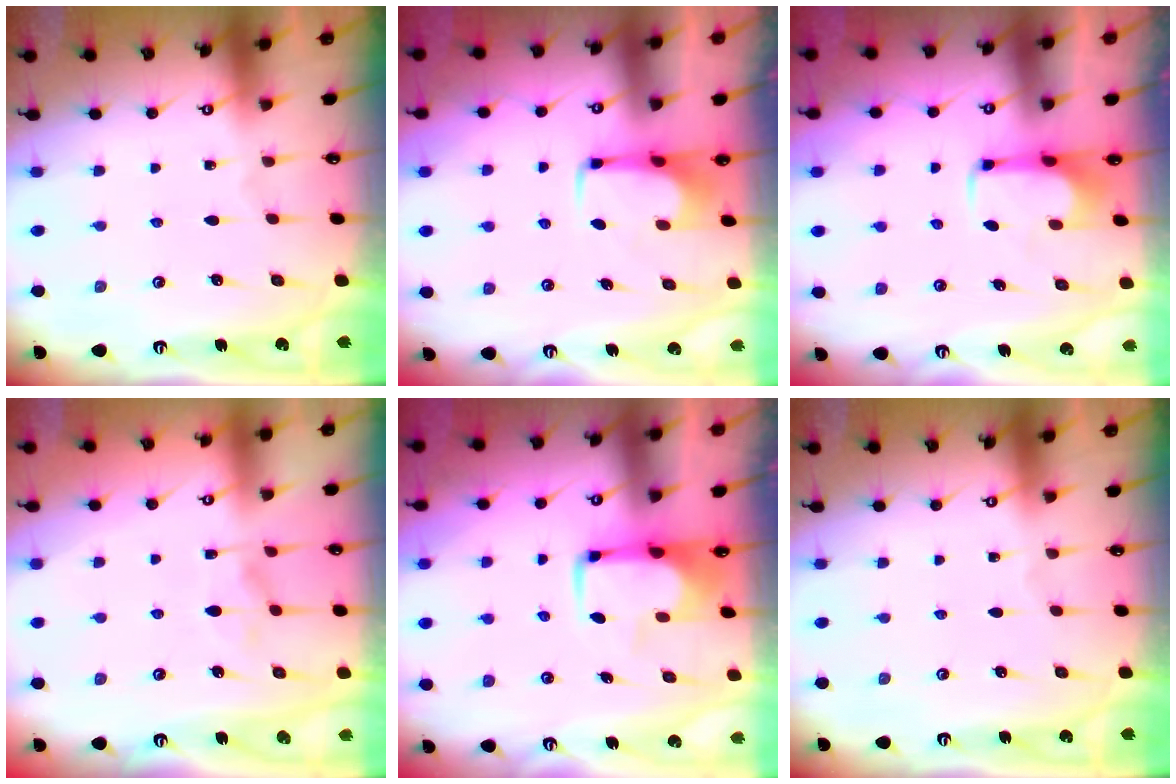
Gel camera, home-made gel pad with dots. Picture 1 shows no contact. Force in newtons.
{"total": 1.7, "press": 1.6, "slide": 0.5}
{"total": 1.9, "press": 1.8, "slide": 0.6}
{"total": 2.0, "press": 1.4, "slide": 1.4}
{"total": 1.5, "press": 1.4, "slide": 0.4}
{"total": 0.0}